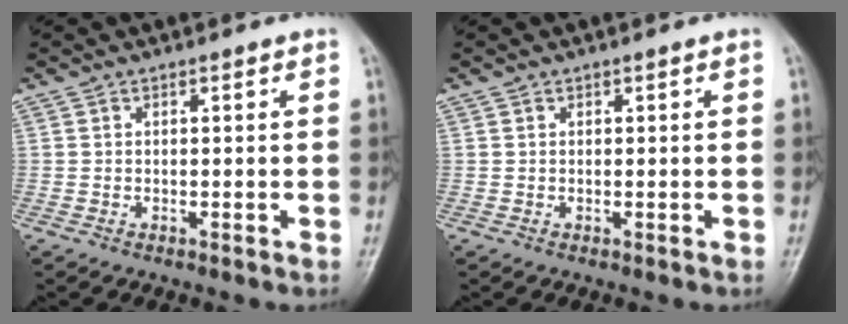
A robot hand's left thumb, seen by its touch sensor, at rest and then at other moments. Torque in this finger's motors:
{"motor_torque": [0.00, 0.00, -0.05, -0.05, 0.00]}